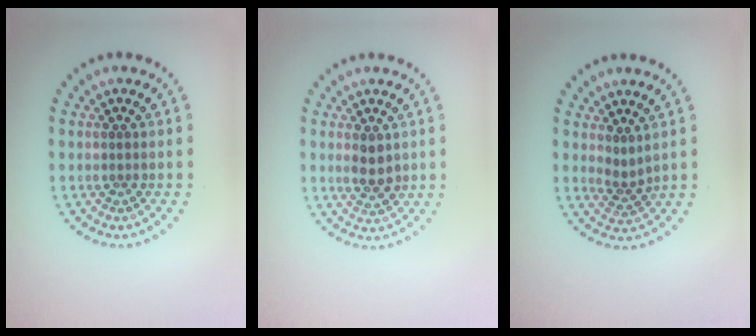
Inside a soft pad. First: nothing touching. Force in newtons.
{"total": 2.3, "press": 2.3, "slide": 0.5}
{"total": 1.8, "press": 1.1, "slide": 1.4}